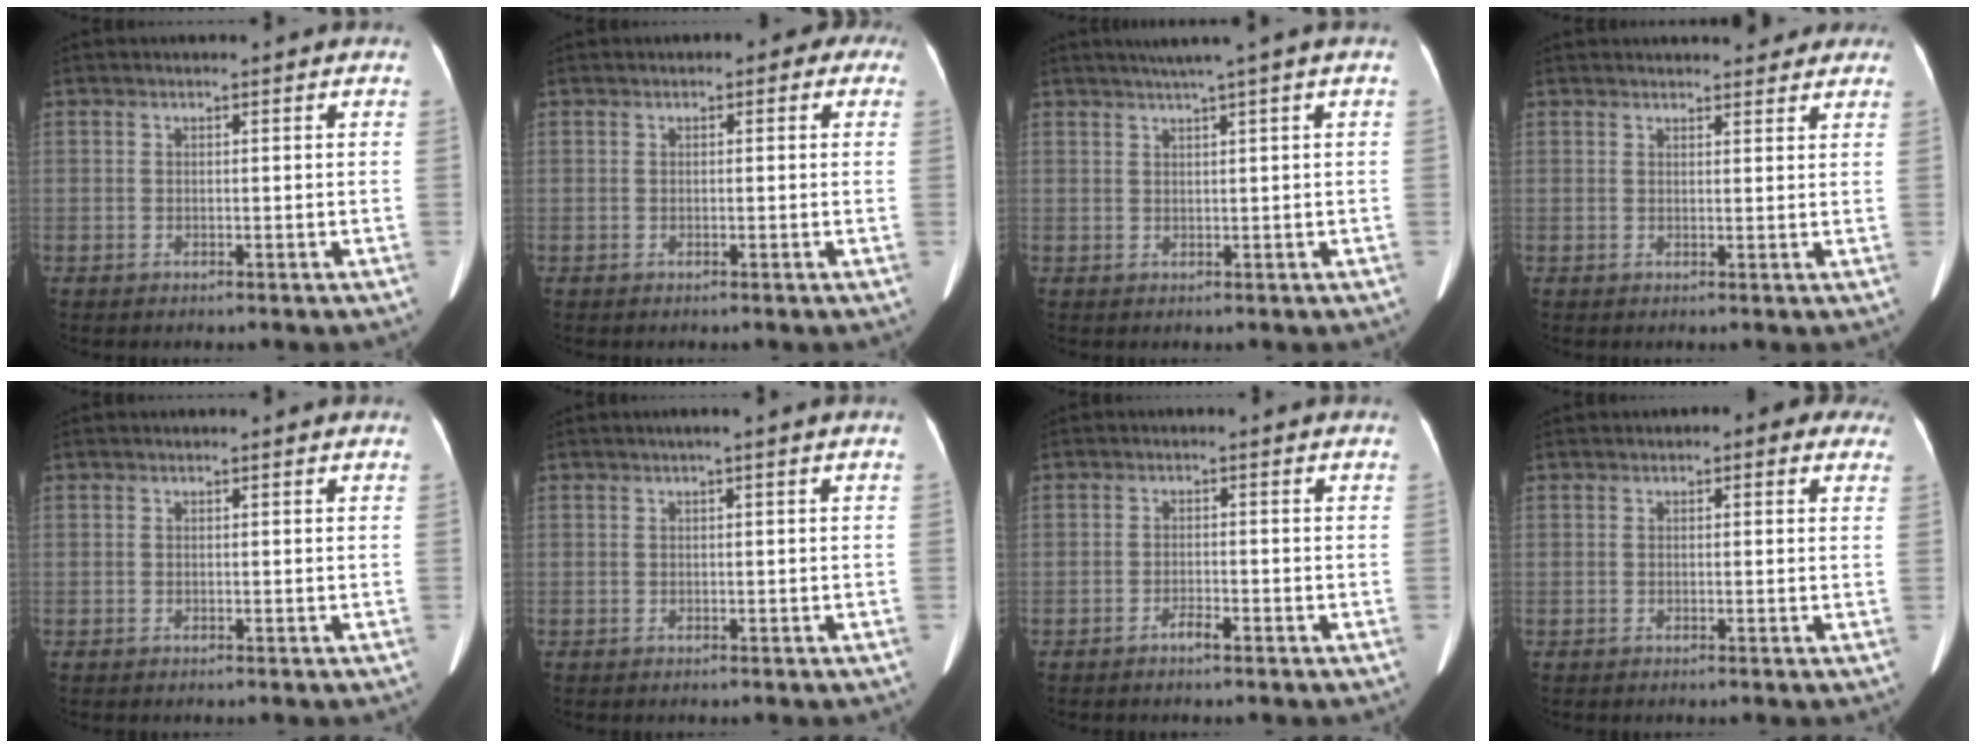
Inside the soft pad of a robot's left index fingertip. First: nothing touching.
{"total": 2.6, "force": [0.8, 1.7, 1.7], "torque": [-0.006, 0.020, -0.001]}
{"total": 3.8, "force": [2.4, -1.1, 2.7], "torque": [-0.044, 0.010, 0.044]}
{"total": 8.4, "force": [7.5, 2.5, 2.8], "torque": [-0.022, 0.015, 0.082]}
{"total": 0.0}
{"total": 0.8, "force": [0.1, -0.1, 0.7], "torque": [-0.015, 0.007, 0.006]}
{"total": 1.7, "force": [-1.3, 0.2, 1.1], "torque": [-0.021, 0.000, -0.021]}
{"total": 3.3, "force": [1.8, 1.7, 2.1], "torque": [-0.014, 0.020, 0.013]}